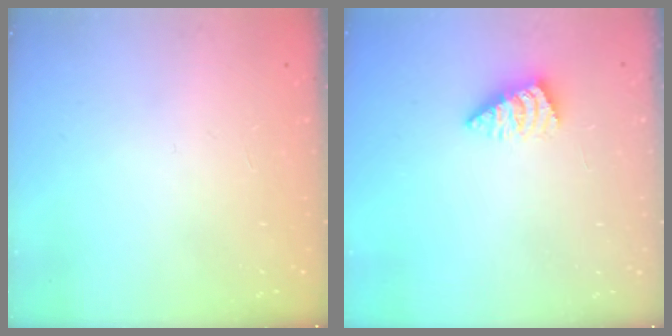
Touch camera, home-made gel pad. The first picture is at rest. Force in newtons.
{"total": 2.6, "press": 2.6, "slide": 0.4}